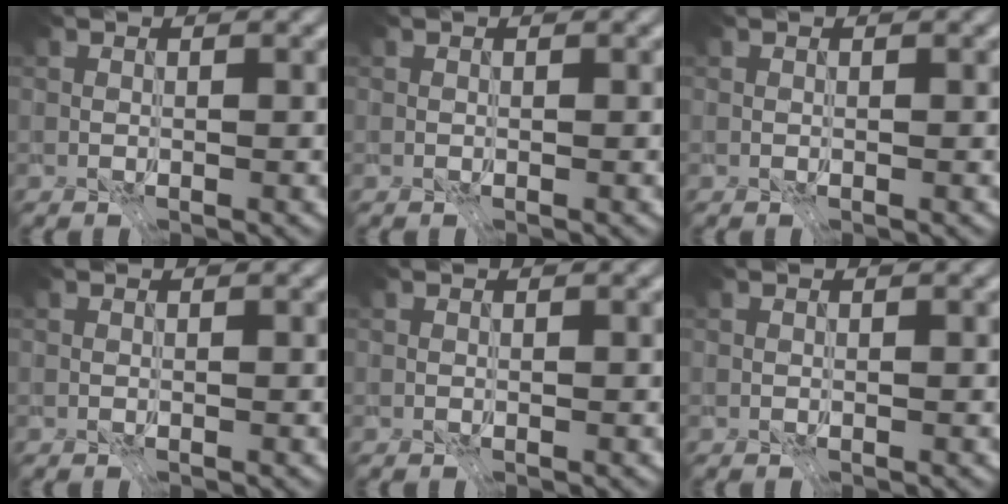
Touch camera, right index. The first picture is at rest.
{"total": 0.0}
{"total": 0.0}
{"total": 0.0}
{"total": 0.0}
{"total": 0.0}